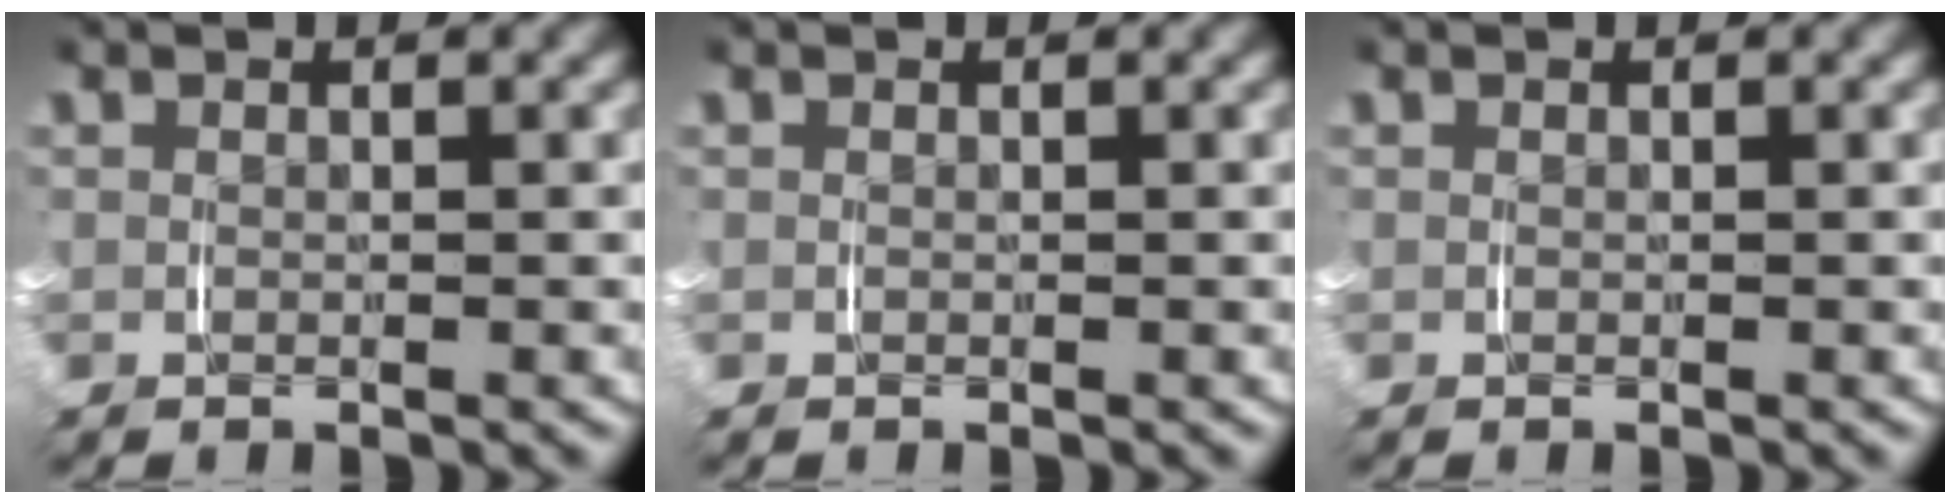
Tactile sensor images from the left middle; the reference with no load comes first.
{"total": 0.0}
{"total": 0.0}